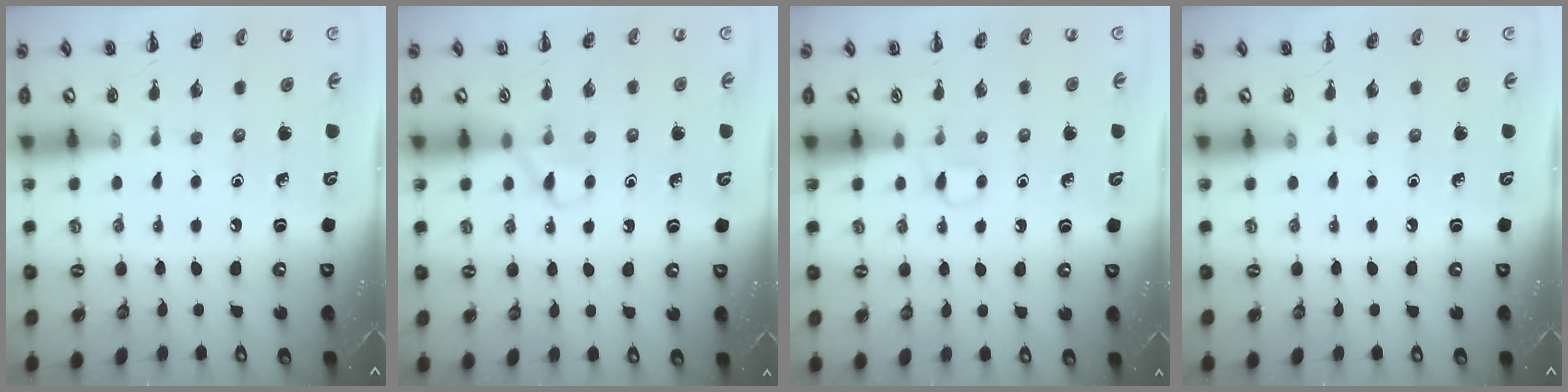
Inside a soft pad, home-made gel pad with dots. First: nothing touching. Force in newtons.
{"total": 4.4, "press": 4.0, "slide": 1.6}
{"total": 2.6, "press": 2.5, "slide": 0.9}
{"total": 0.0}